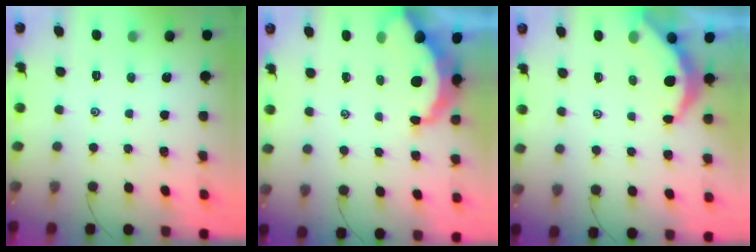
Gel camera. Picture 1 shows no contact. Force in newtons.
{"total": 8.0, "press": 8.0, "slide": 0.3}
{"total": 5.4, "press": 5.4, "slide": 0.4}